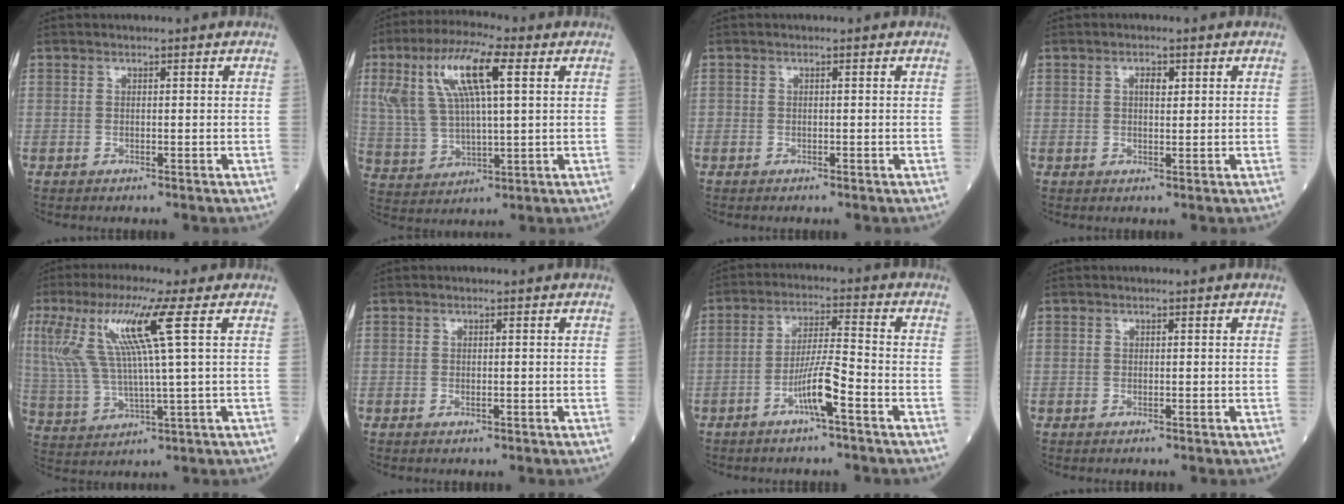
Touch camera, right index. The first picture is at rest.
{"total": 14.2, "force": [5.3, 3.7, 12.7], "torque": [-0.267, 0.025, 0.101]}
{"total": 0.0}
{"total": 1.9, "force": [0.7, 0.8, 1.6], "torque": [-0.026, 0.000, 0.011]}
{"total": 12.7, "force": [4.4, -0.2, 11.9], "torque": [-0.266, 0.012, 0.086]}
{"total": 0.8, "force": [-0.3, 0.2, 0.7], "torque": [-0.013, -0.002, -0.004]}
{"total": 6.6, "force": [-3.3, -0.1, 5.7], "torque": [-0.109, 0.006, -0.064]}
{"total": 0.0}